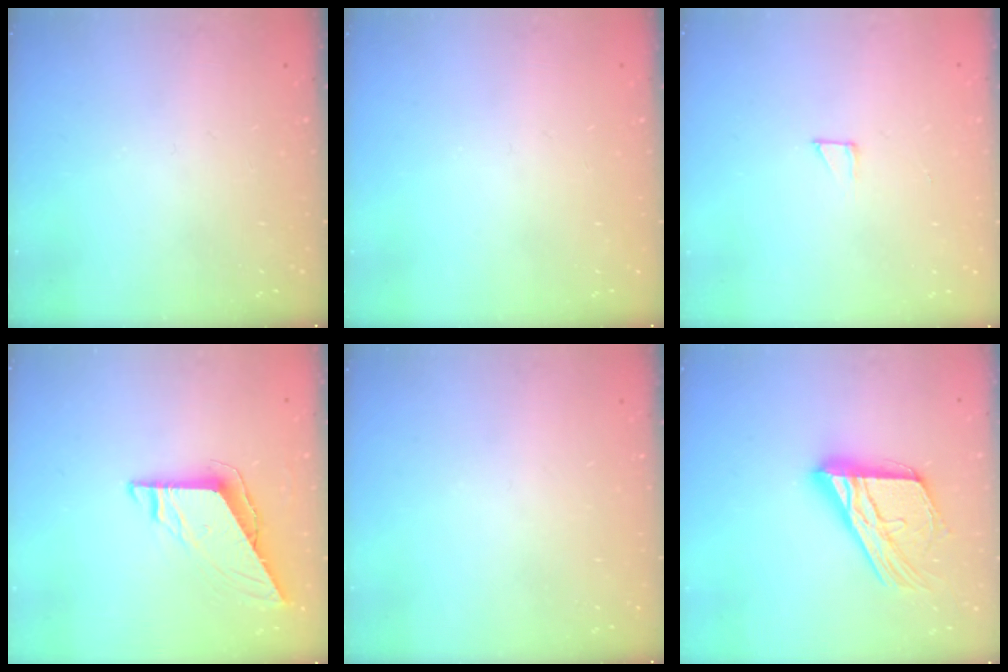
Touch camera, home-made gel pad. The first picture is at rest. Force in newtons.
{"total": 0.0}
{"total": 2.3, "press": 2.3, "slide": 0.2}
{"total": 7.7, "press": 7.6, "slide": 0.6}
{"total": 0.0}
{"total": 20.4, "press": 20.4, "slide": 1.8}